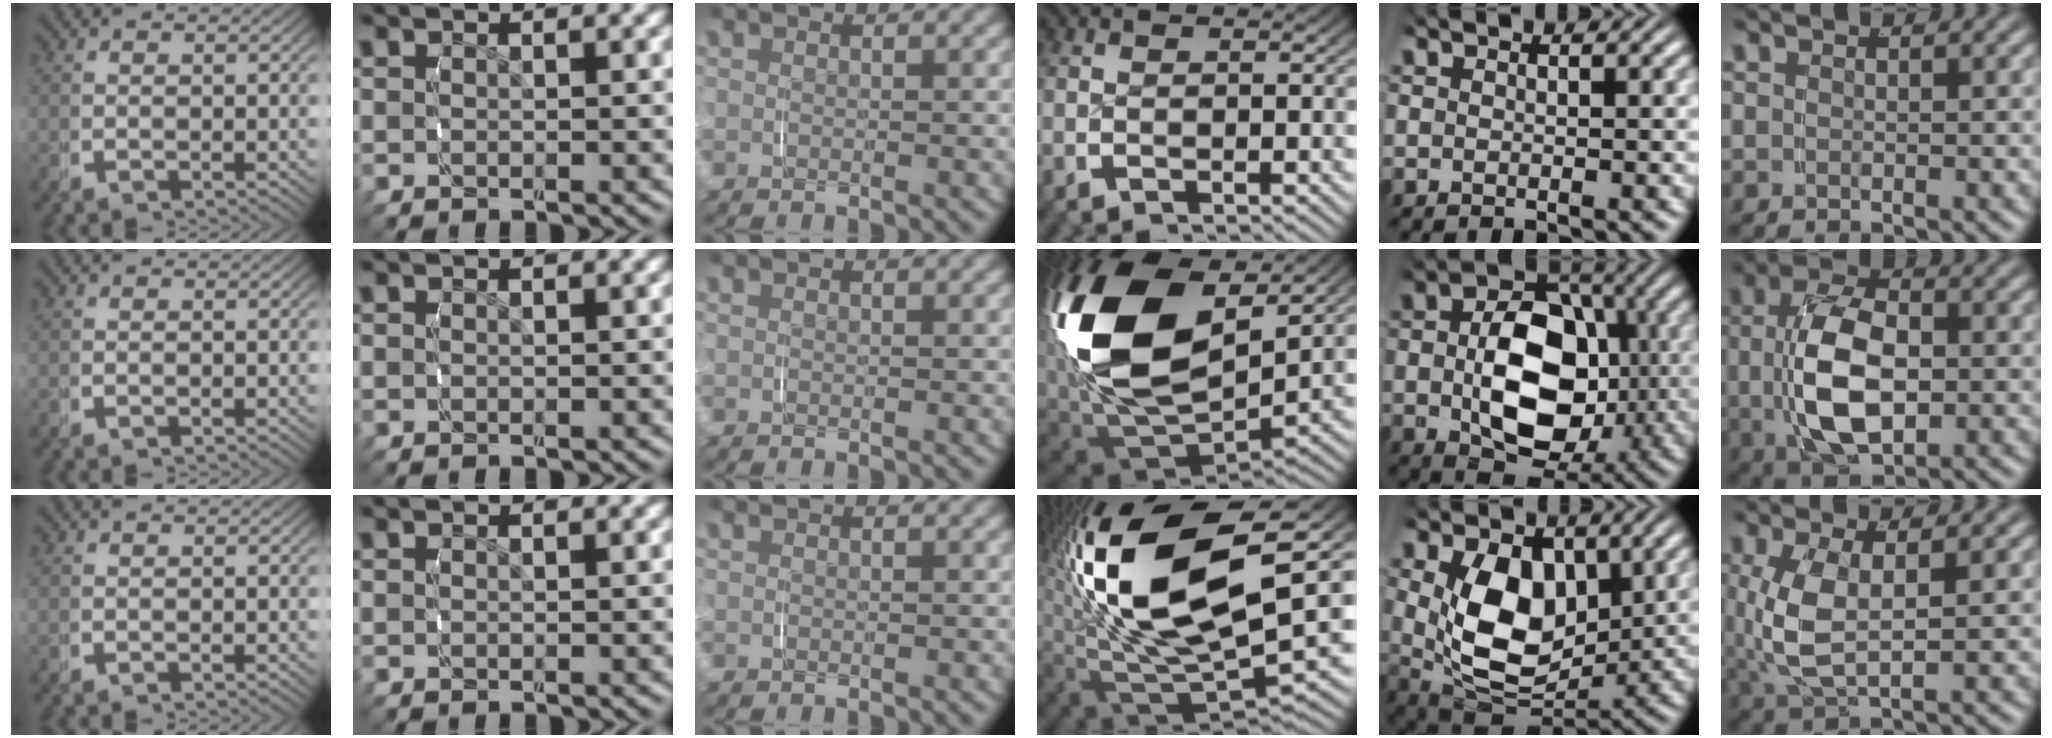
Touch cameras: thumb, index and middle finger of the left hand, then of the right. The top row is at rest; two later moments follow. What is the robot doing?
{"motion": "grasp_and_lifting", "object": "knife"}